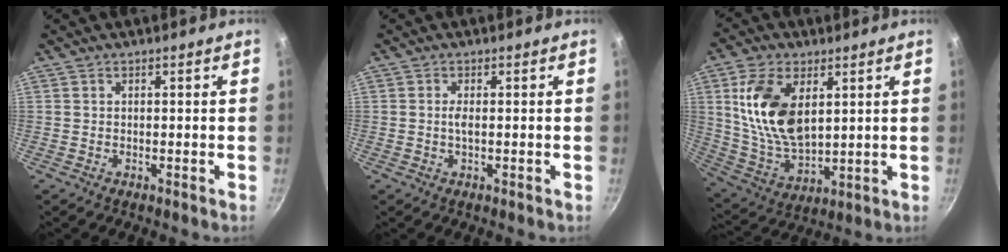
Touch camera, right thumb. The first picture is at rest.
{"total": 1.4, "force": [-0.1, 0.3, 1.4], "torque": [-0.032, 0.000, -0.002]}
{"total": 15.9, "force": [4.5, 9.0, 12.3], "torque": [-0.222, -0.026, 0.100]}